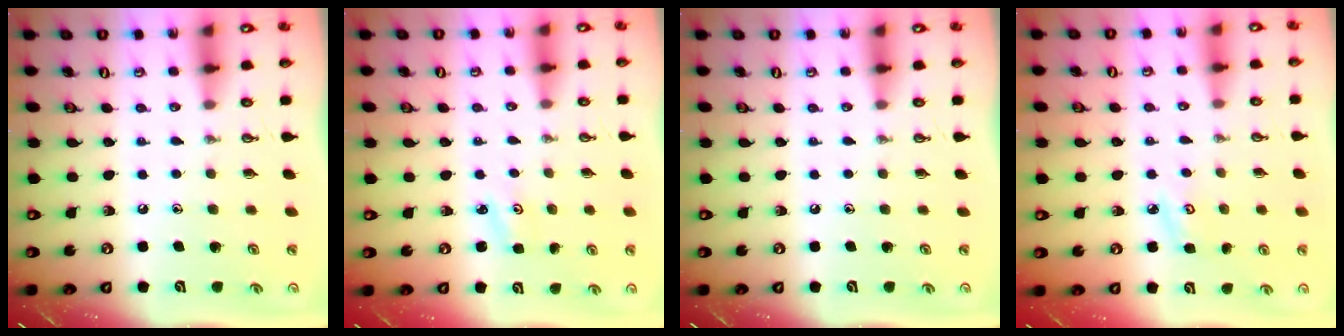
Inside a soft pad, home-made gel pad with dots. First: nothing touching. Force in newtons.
{"total": 2.6, "press": 2.6, "slide": 0.3}
{"total": 0.0}
{"total": 4.0, "press": 4.0, "slide": 0.5}